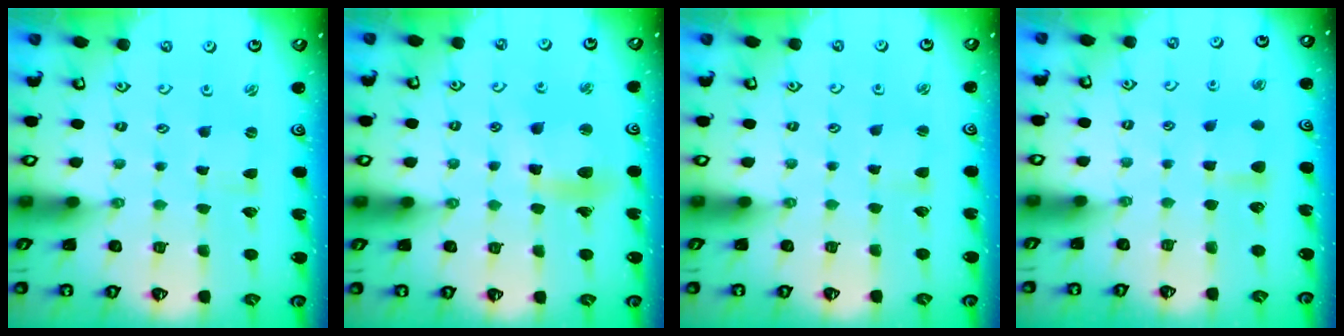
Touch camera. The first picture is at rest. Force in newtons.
{"total": 11.3, "press": 11.1, "slide": 2.2}
{"total": 2.9, "press": 2.9, "slide": 0.3}
{"total": 4.8, "press": 4.7, "slide": 0.5}